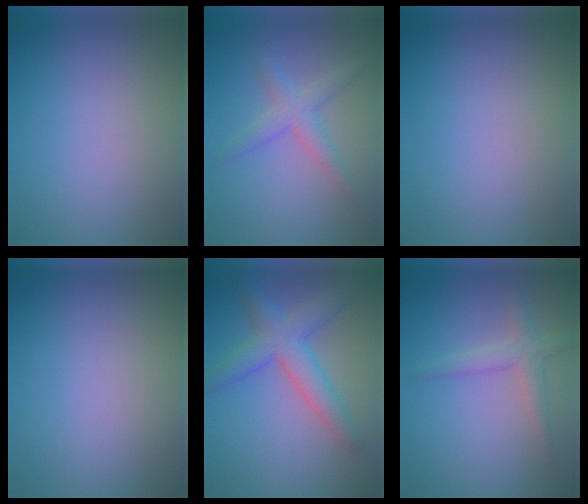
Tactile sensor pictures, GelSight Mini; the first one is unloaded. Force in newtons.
{"total": 2.8, "press": 2.8, "slide": 0.2}
{"total": 0.0}
{"total": 0.0}
{"total": 4.9, "press": 4.9, "slide": 0.2}
{"total": 2.5, "press": 2.5, "slide": 0.1}